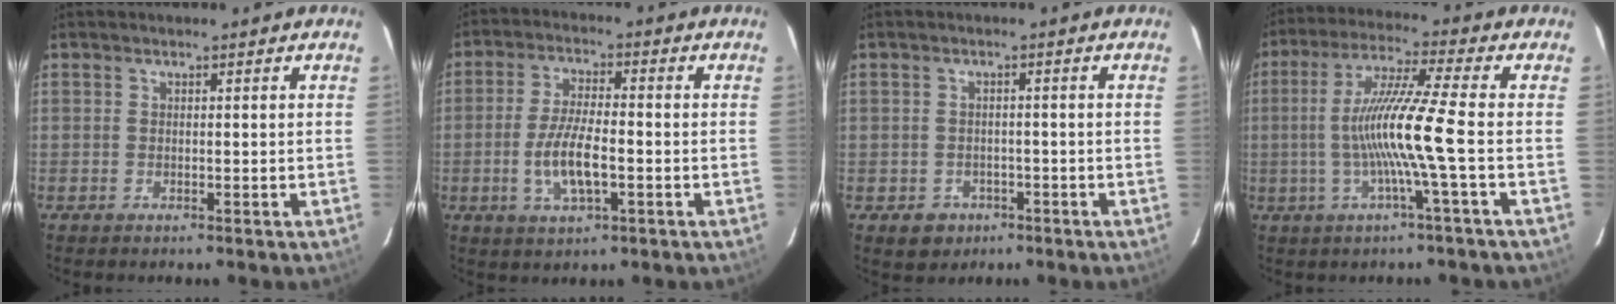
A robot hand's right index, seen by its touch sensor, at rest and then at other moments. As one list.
[{"total": 8.5, "force": [-2.3, 2.8, 7.7], "torque": [-0.155, -0.005, -0.042]}, {"total": 4.4, "force": [-1.7, 4.0, 0.8], "torque": [-0.024, 0.010, -0.016]}, {"total": 11.7, "force": [-2.2, -2.0, 11.3], "torque": [-0.214, 0.000, -0.038]}]